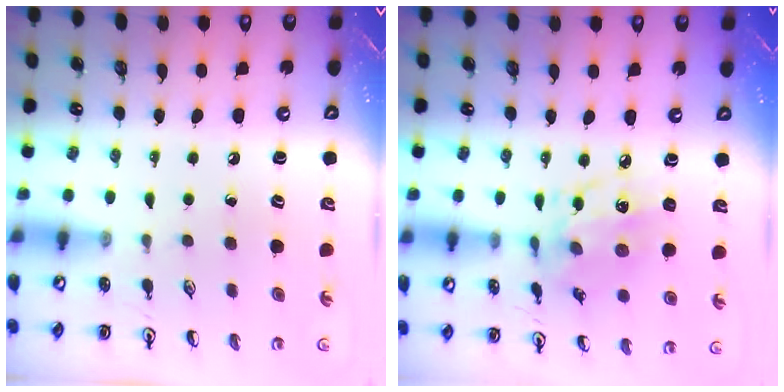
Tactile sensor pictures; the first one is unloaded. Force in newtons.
{"total": 8.4, "press": 8.4, "slide": 0.6}